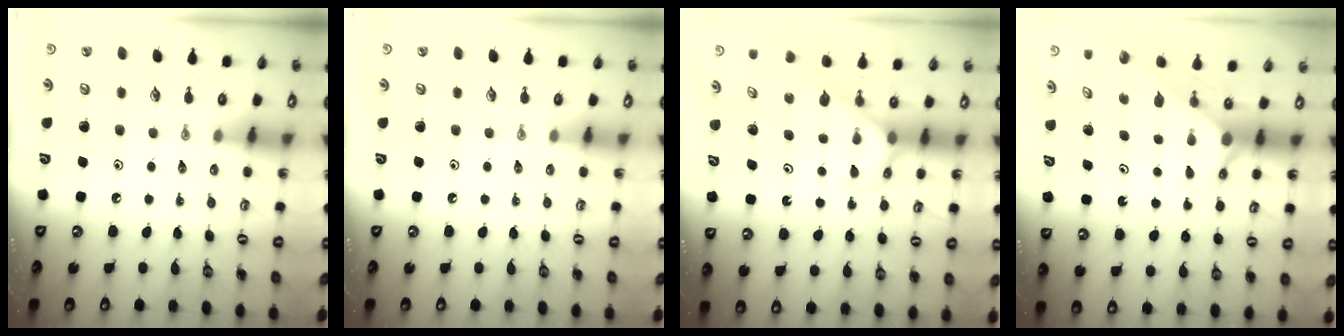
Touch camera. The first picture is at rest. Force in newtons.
{"total": 0.0}
{"total": 3.1, "press": 3.1, "slide": 0.2}
{"total": 2.8, "press": 2.8, "slide": 0.0}